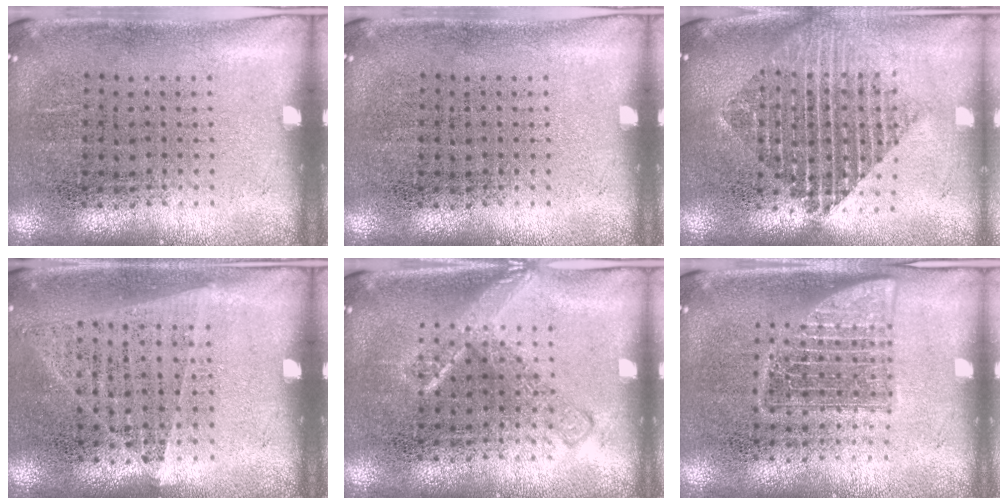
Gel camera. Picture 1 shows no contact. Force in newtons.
{"total": 0.0}
{"total": 2.1, "press": 1.7, "slide": 1.2}
{"total": 1.0, "press": 0.9, "slide": 0.4}
{"total": 2.3, "press": 2.3, "slide": 0.5}
{"total": 1.5, "press": 1.5, "slide": 0.2}